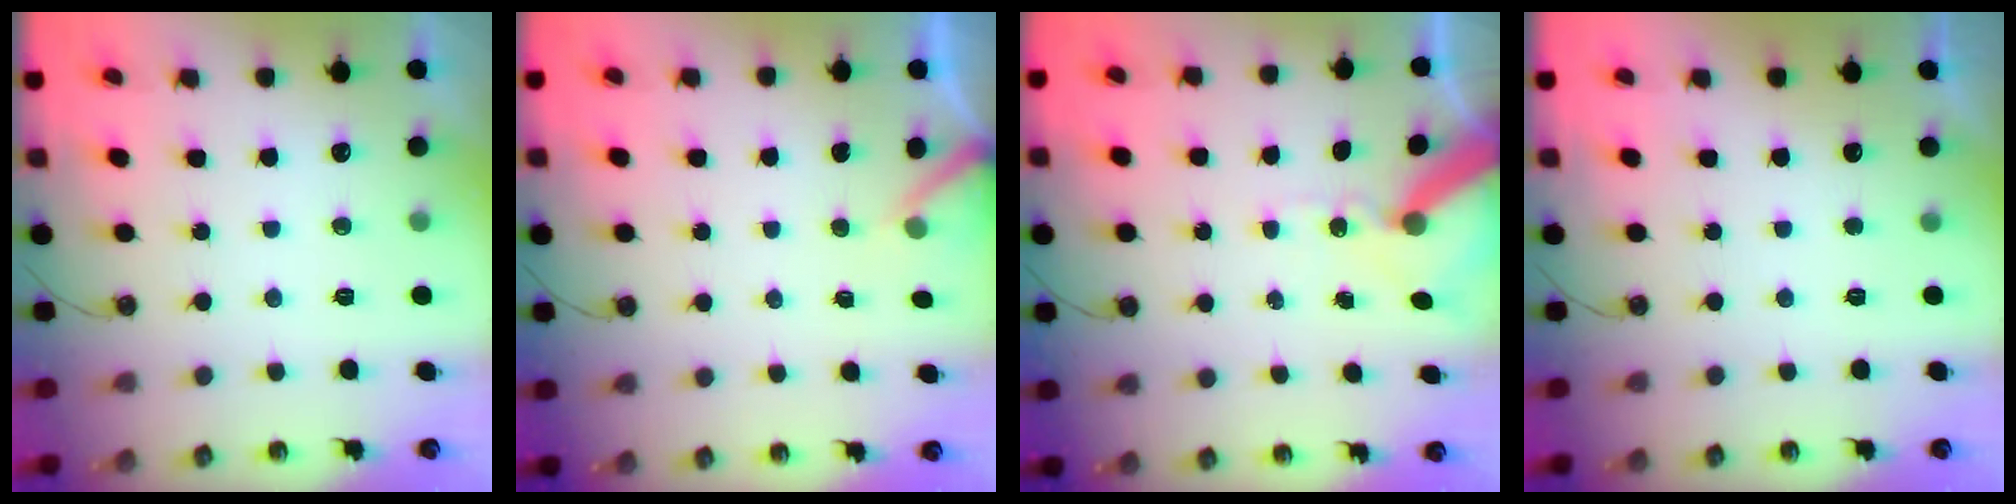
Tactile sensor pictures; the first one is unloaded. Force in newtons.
{"total": 3.2, "press": 3.2, "slide": 0.3}
{"total": 10.3, "press": 10.2, "slide": 1.4}
{"total": 0.0}